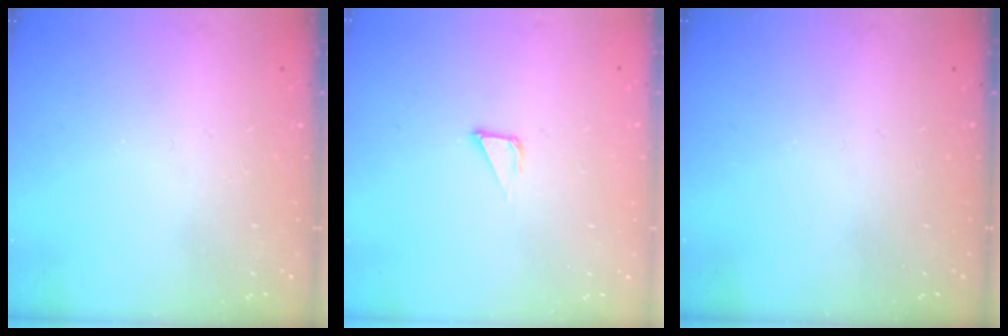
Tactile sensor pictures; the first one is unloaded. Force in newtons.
{"total": 2.8, "press": 2.8, "slide": 0.1}
{"total": 0.0}